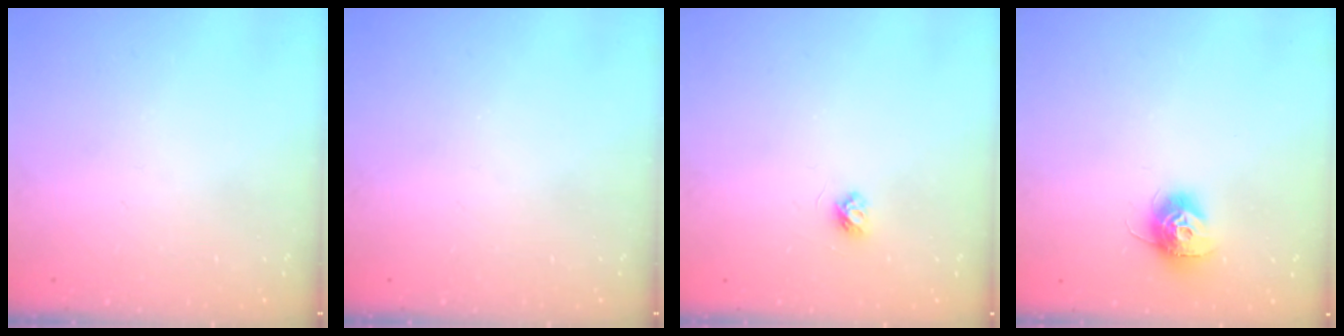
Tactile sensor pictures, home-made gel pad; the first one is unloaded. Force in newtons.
{"total": 0.0}
{"total": 3.7, "press": 3.7, "slide": 0.4}
{"total": 10.2, "press": 10.2, "slide": 0.4}